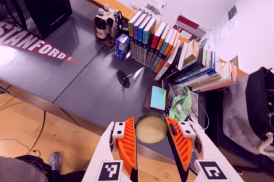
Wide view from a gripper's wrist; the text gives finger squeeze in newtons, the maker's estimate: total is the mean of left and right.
{"total": 9.0, "left": 9.2, "right": 8.7}